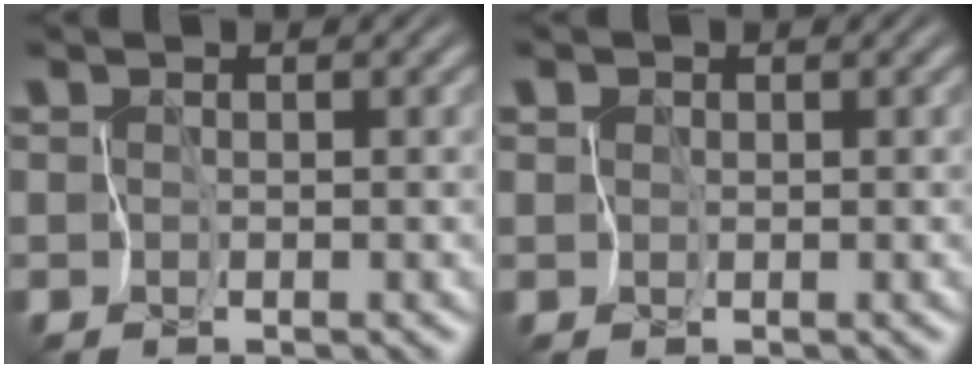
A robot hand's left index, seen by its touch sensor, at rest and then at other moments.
{"total": 2.2, "force": [0.9, 1.8, 0.8], "torque": [-0.013, 0.023, -0.009]}